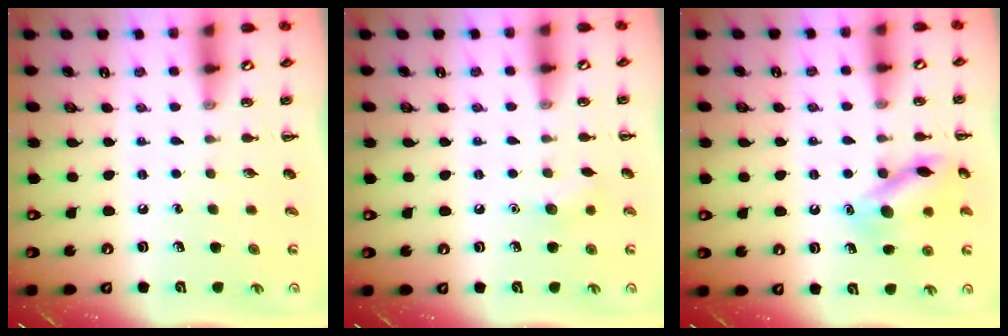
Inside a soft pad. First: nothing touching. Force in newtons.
{"total": 6.0, "press": 5.8, "slide": 1.7}
{"total": 13.1, "press": 13.1, "slide": 0.9}